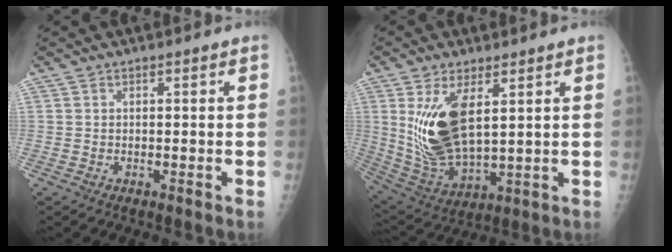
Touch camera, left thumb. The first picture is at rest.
{"total": 15.0, "force": [4.1, 6.9, 12.6], "torque": [-0.235, -0.026, 0.099]}